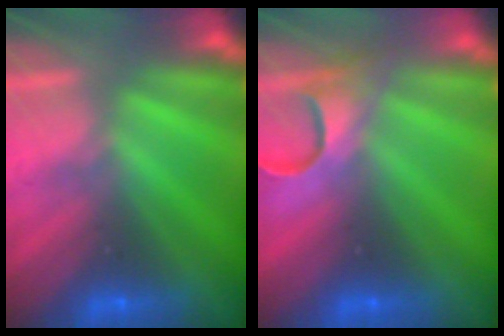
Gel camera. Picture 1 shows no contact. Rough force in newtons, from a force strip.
{"total": 3.9}